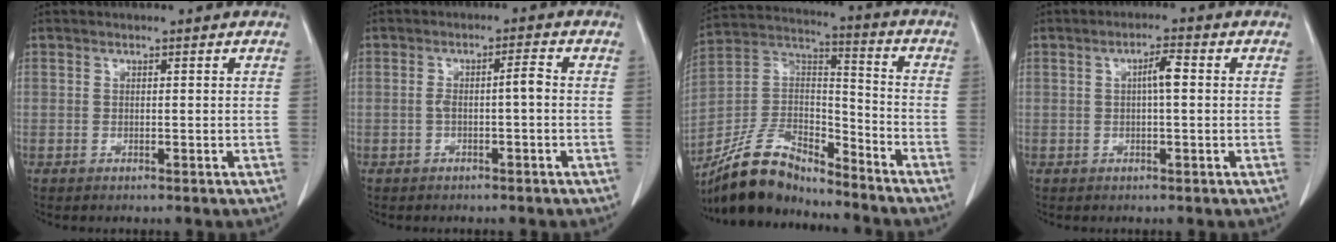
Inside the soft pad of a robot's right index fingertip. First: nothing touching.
{"total": 2.9, "force": [-0.5, 0.3, 2.9], "torque": [-0.052, 0.012, -0.005]}
{"total": 14.7, "force": [-13.3, 3.8, 5.0], "torque": [-0.094, 0.031, -0.243]}
{"total": 2.9, "force": [0.2, 0.4, 2.9], "torque": [-0.051, 0.007, 0.003]}